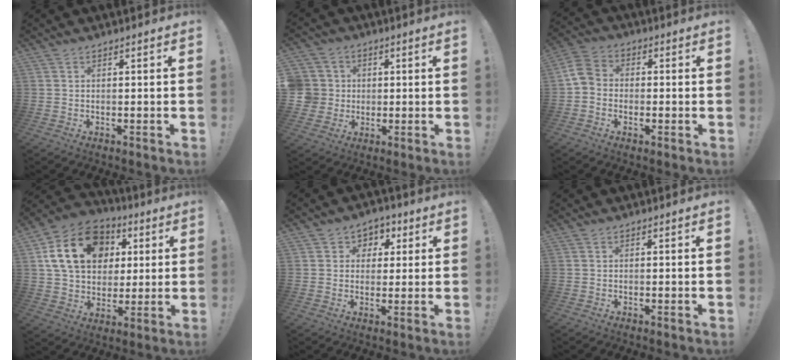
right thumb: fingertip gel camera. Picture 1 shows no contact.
{"total": 7.9, "force": [0.9, 7.6, 1.9], "torque": [-0.052, -0.002, 0.022]}
{"total": 6.8, "force": [-1.2, 5.5, 3.8], "torque": [-0.073, 0.018, -0.016]}
{"total": 20.3, "force": [6.5, 14.9, 12.2], "torque": [-0.195, -0.009, 0.127]}
{"total": 5.0, "force": [0.8, 4.8, 1.1], "torque": [-0.004, -0.002, 0.014]}
{"total": 0.0}